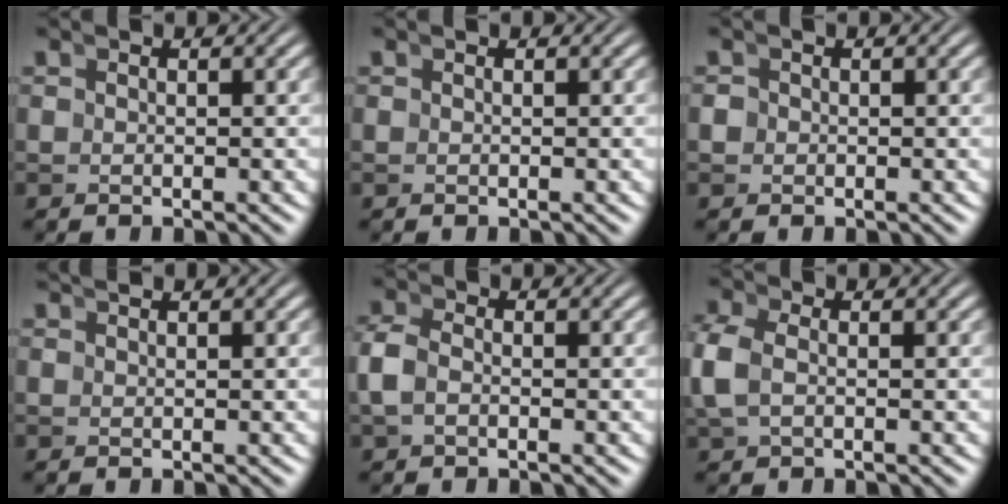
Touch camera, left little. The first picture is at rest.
{"total": 0.0}
{"total": 1.1, "force": [-0.2, 1.1, 0.3], "torque": [-0.007, -0.003, -0.004]}
{"total": 1.0, "force": [0.8, -0.6, 0.0], "torque": [0.008, 0.005, 0.017]}
{"total": 1.9, "force": [-0.3, 1.3, 1.4], "torque": [-0.042, -0.003, -0.003]}
{"total": 2.0, "force": [0.1, 1.2, 1.6], "torque": [-0.054, -0.007, 0.010]}